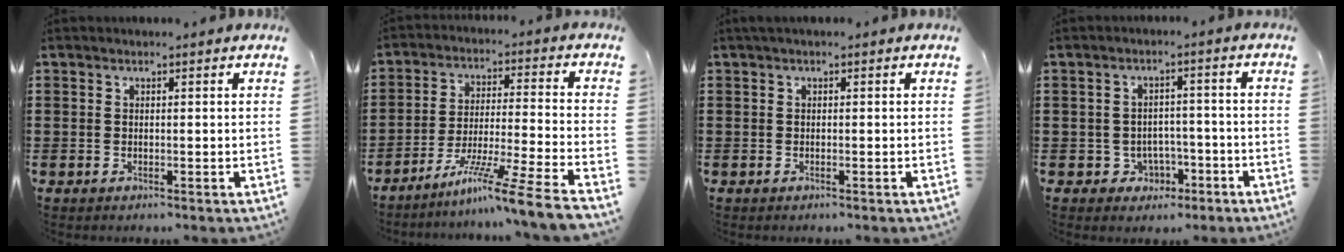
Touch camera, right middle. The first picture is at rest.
{"total": 9.9, "force": [-7.8, -1.2, 5.9], "torque": [-0.110, -0.009, -0.159]}
{"total": 0.6, "force": [0.2, -0.1, 0.5], "torque": [-0.010, 0.000, 0.004]}
{"total": 2.9, "force": [-1.8, 2.3, 0.6], "torque": [-0.023, 0.005, -0.039]}